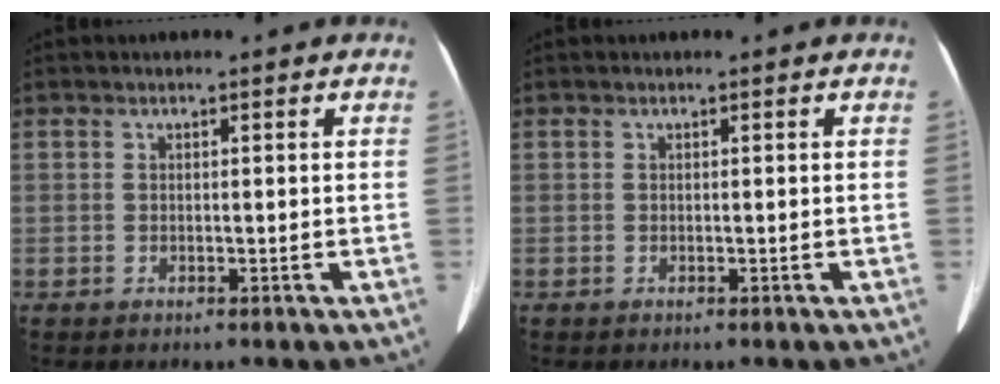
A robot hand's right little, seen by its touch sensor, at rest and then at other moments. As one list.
[{"total": 0.0}]